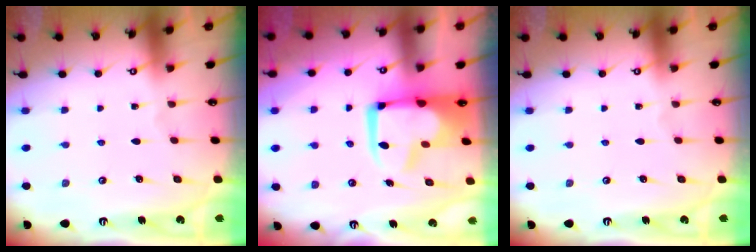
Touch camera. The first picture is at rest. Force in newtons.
{"total": 12.4, "press": 12.2, "slide": 1.7}
{"total": 0.0}